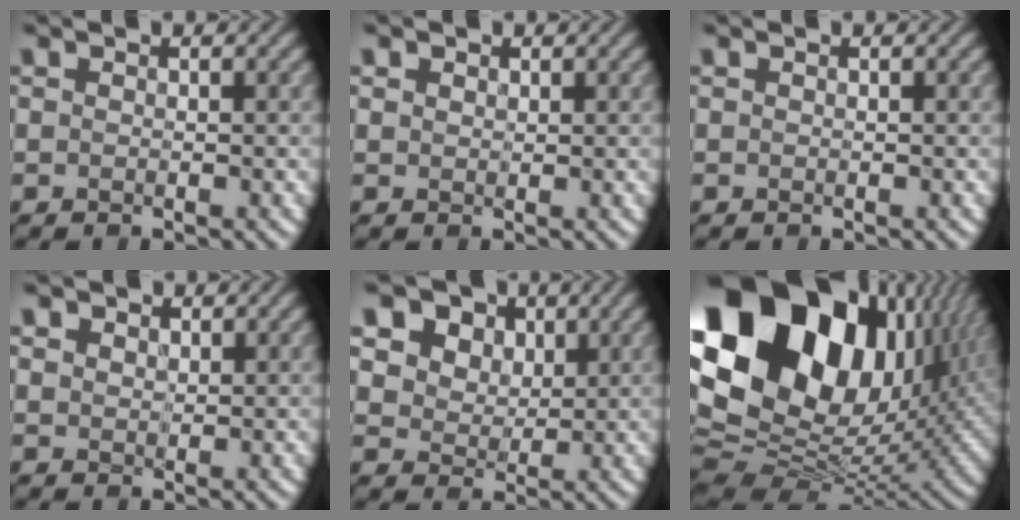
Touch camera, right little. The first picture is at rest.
{"total": 0.9, "force": [0.5, 0.8, 0.2], "torque": [-0.009, -0.002, 0.015]}
{"total": 0.0}
{"total": 1.7, "force": [0.9, 1.3, 0.5], "torque": [-0.022, -0.003, 0.020]}
{"total": 11.7, "force": [6.0, 8.7, 5.0], "torque": [-0.135, 0.024, 0.101]}
{"total": 21.8, "force": [7.5, 14.2, 14.7], "torque": [-0.310, 0.042, 0.130]}